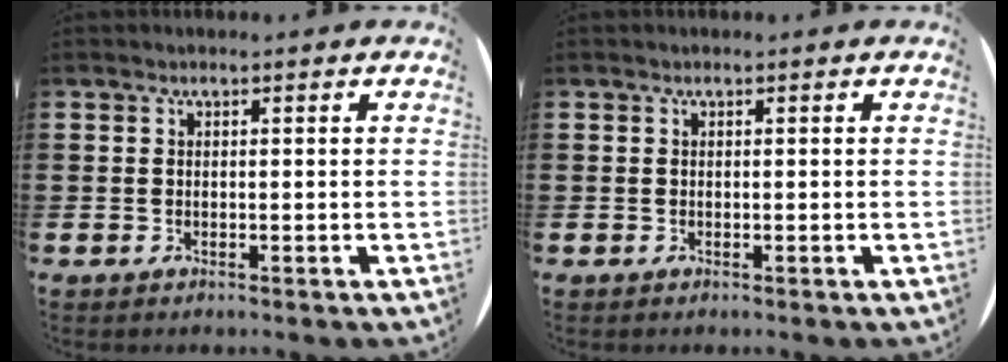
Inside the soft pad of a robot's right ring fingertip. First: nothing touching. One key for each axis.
{"total": 0.0}